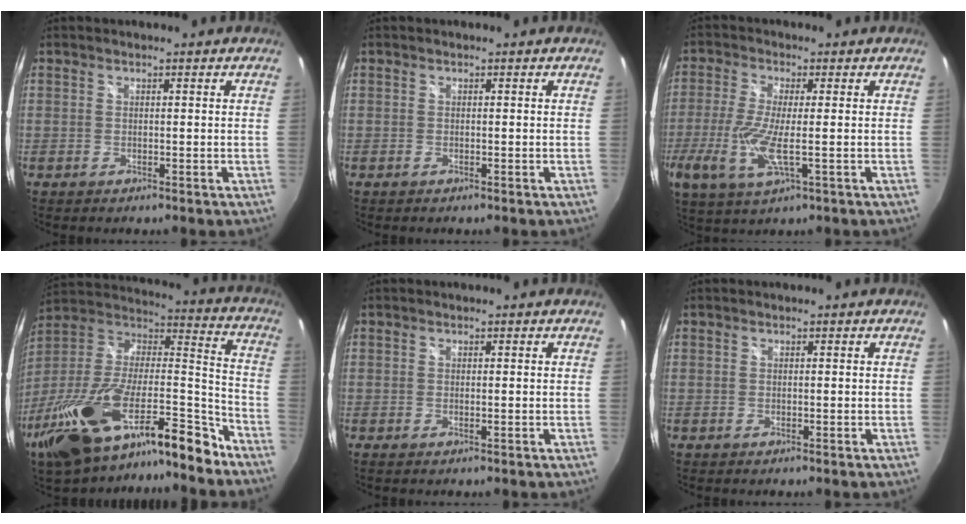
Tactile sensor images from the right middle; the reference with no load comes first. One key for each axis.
{"total": 0.0}
{"total": 9.9, "fx": -2.2, "fy": 2.5, "fz": 9.3, "tx": -0.204, "ty": -0.015, "tz": -0.044}
{"total": 29.3, "fx": -19.9, "fy": 9.1, "fz": 19.4, "tx": -0.340, "ty": -0.025, "tz": -0.331}
{"total": 0.0}
{"total": 0.0}